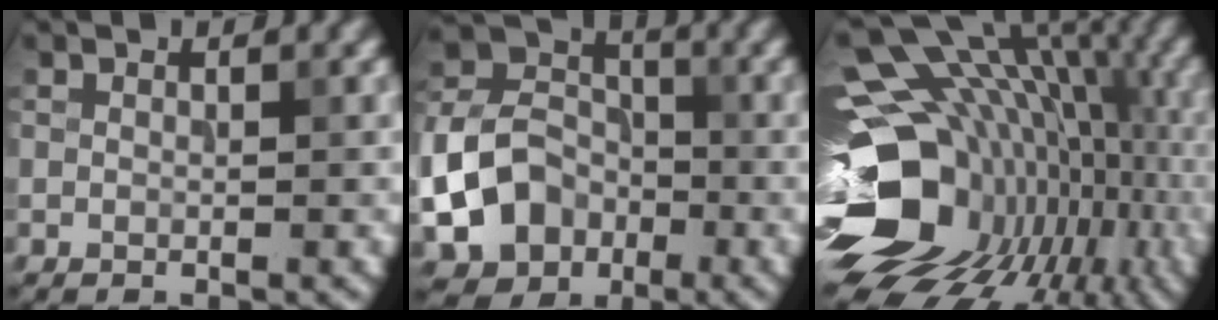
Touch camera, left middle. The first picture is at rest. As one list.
[{"total": 9.4, "force": [-3.0, 7.6, 4.6], "torque": [-0.092, -0.011, -0.072]}, {"total": 17.6, "force": [-2.8, 12.8, 11.6], "torque": [-0.176, 0.005, -0.025]}]